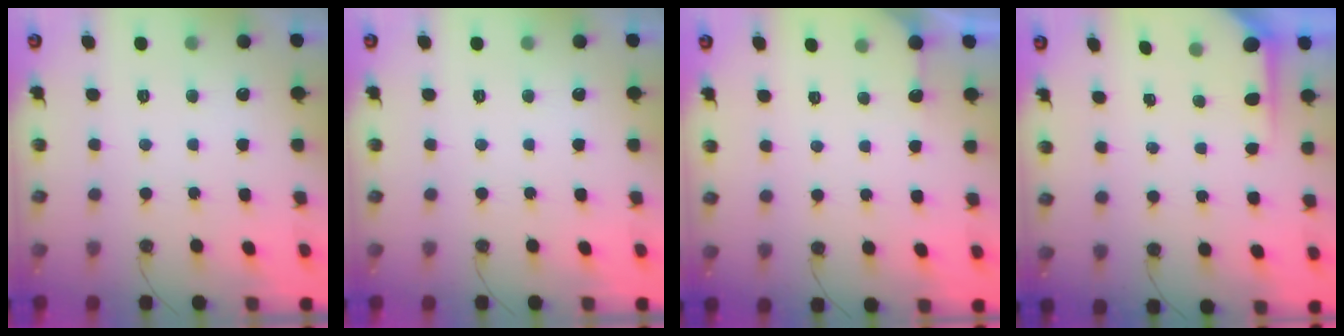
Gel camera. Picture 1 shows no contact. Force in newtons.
{"total": 0.0}
{"total": 3.6, "press": 3.6, "slide": 0.4}
{"total": 5.0, "press": 4.9, "slide": 0.4}